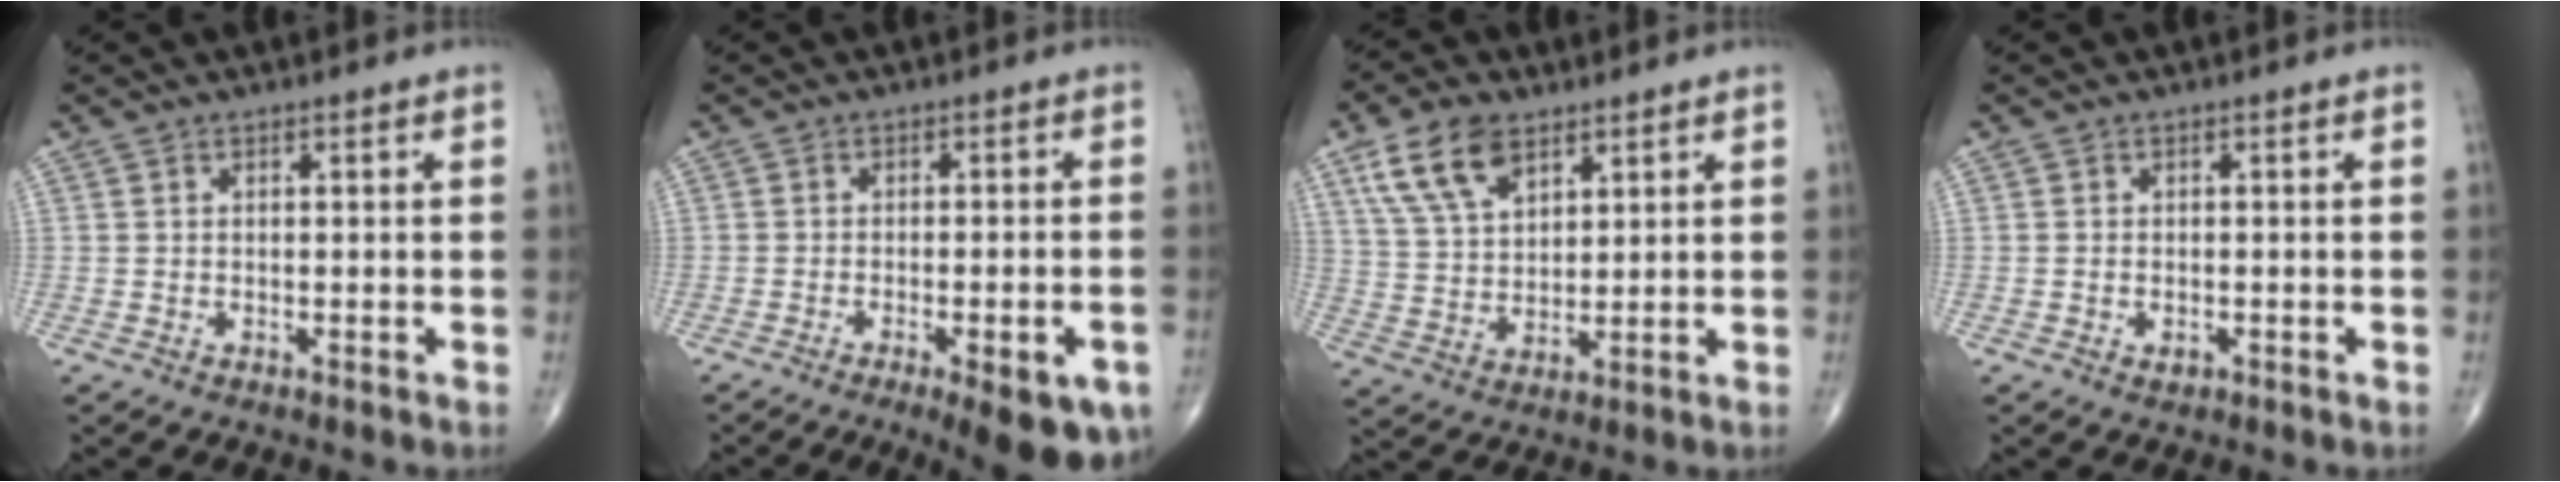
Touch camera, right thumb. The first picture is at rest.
{"total": 11.9, "force": [-6.2, 3.4, 9.6], "torque": [-0.096, 0.010, -0.078]}
{"total": 11.0, "force": [6.1, 6.1, 6.8], "torque": [-0.115, -0.019, 0.123]}
{"total": 1.2, "force": [-0.5, 0.8, 0.7], "torque": [-0.007, 0.003, -0.006]}